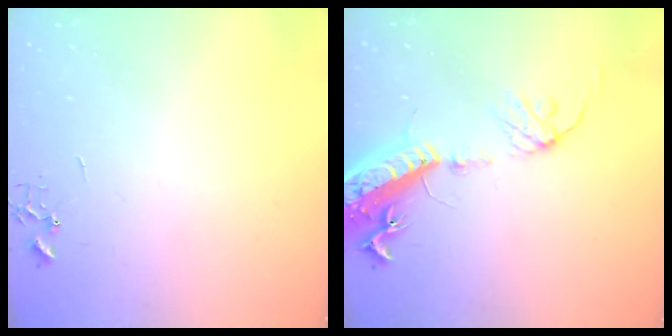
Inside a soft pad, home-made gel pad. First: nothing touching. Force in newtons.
{"total": 17.9, "press": 17.4, "slide": 4.2}